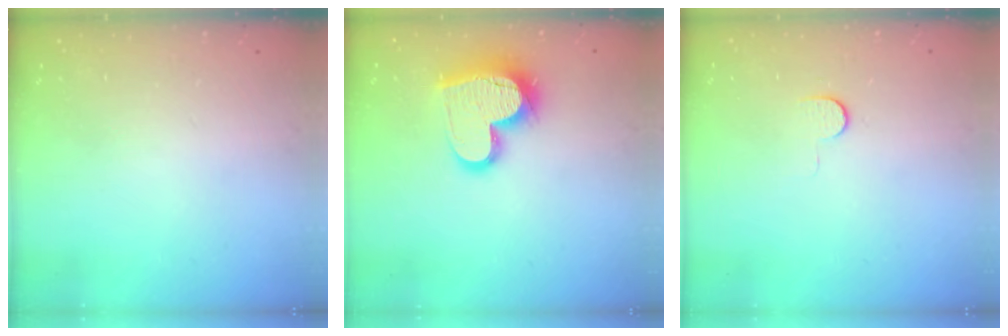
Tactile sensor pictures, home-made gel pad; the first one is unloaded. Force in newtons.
{"total": 16.6, "press": 16.6, "slide": 1.1}
{"total": 5.0, "press": 4.9, "slide": 0.4}